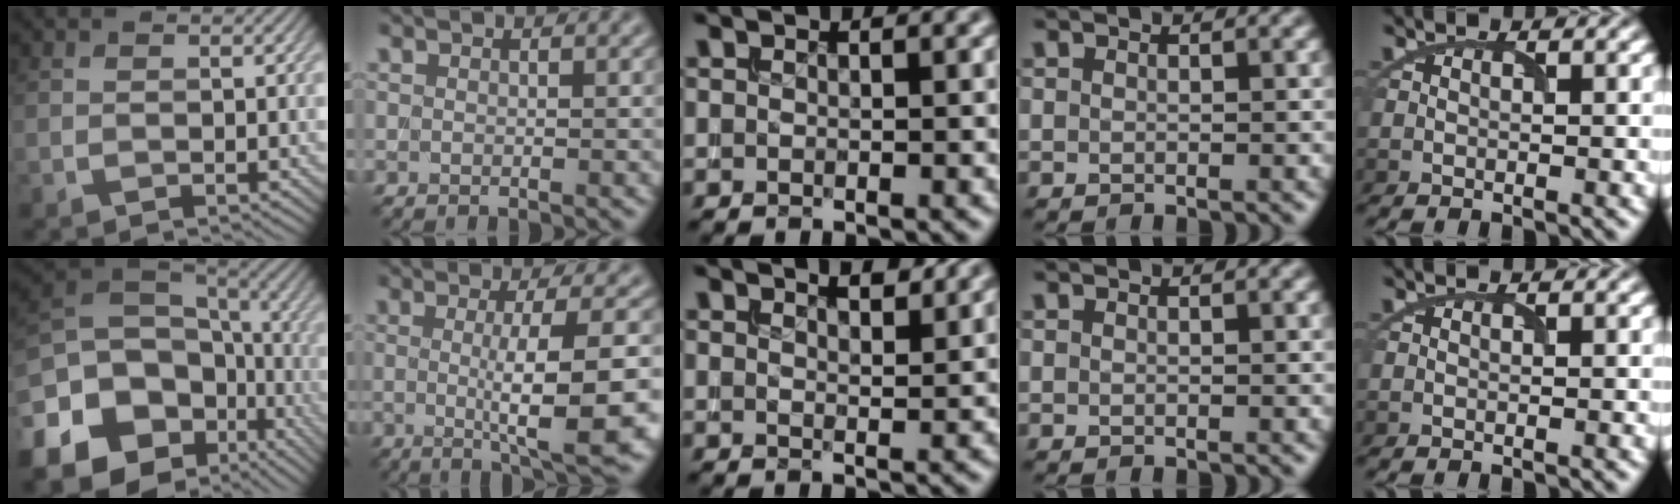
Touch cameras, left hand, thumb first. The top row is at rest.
{"thumb": {"total": 20.1, "force": [-6.9, 15.3, 11.2], "torque": [-0.266, -0.024, -0.085]}, "index": {"total": 9.0, "force": [-0.9, 1.9, 8.7], "torque": [-0.116, -0.012, -0.009]}, "middle": {"total": 1.9, "force": [1.6, 0.3, 1.0], "torque": [-0.014, 0.000, 0.026]}}